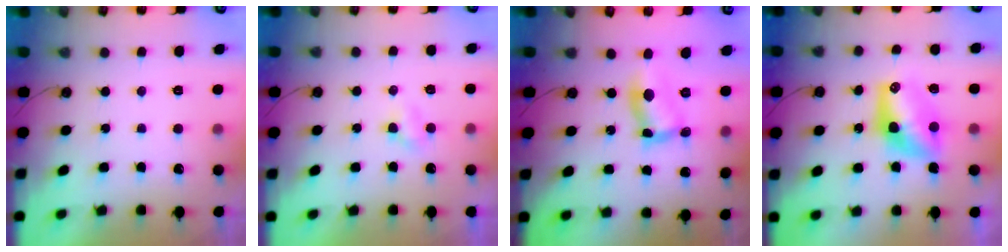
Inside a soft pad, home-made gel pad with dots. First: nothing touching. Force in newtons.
{"total": 2.0, "press": 2.0, "slide": 0.3}
{"total": 7.3, "press": 7.3, "slide": 0.3}
{"total": 9.3, "press": 9.2, "slide": 0.6}